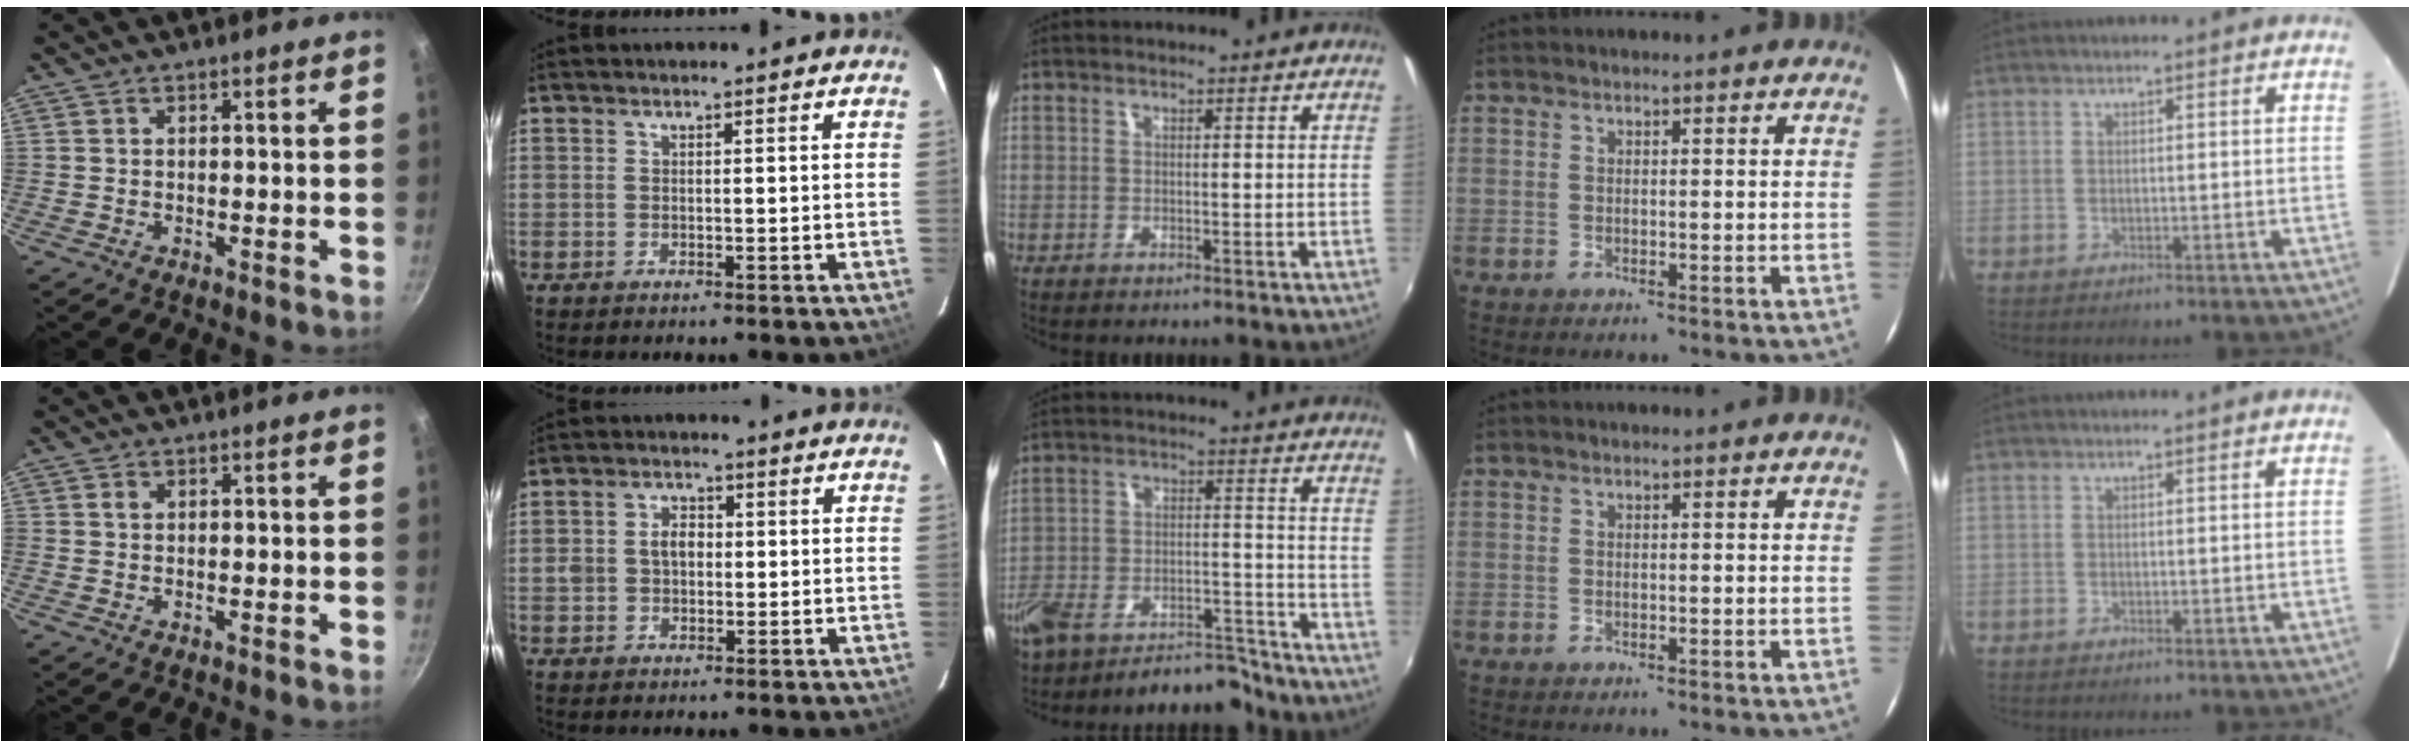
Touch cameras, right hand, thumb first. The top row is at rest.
{"thumb": {"total": 1.1, "force": [0.3, 0.8, 0.7], "torque": [-0.011, 0.003, 0.003]}, "index": {"total": 4.3, "force": [0.0, 3.5, 2.5], "torque": [-0.045, 0.012, 0.002]}, "middle": {"total": 13.2, "force": [-11.7, 4.4, 4.1], "torque": [-0.088, 0.019, -0.173]}}